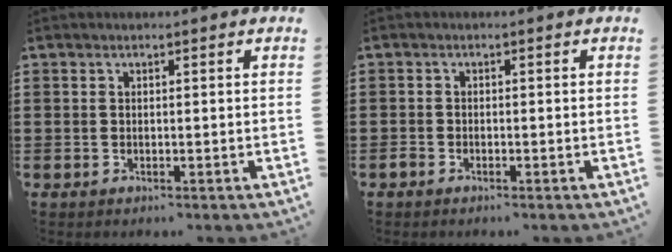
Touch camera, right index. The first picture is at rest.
{"total": 1.0, "force": [-0.8, 0.5, 0.3], "torque": [-0.007, 0.000, -0.018]}